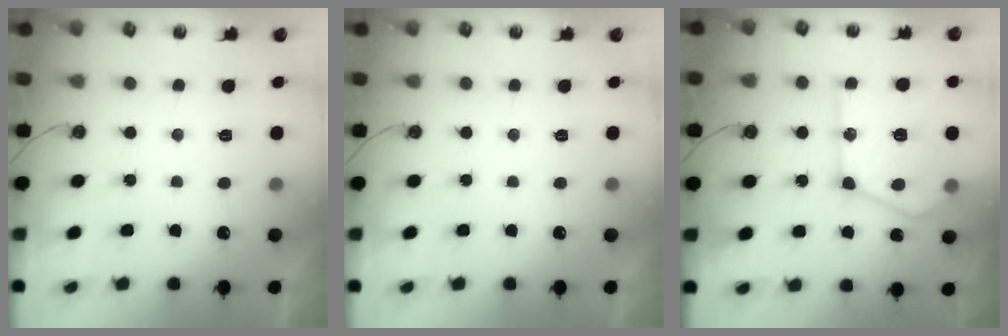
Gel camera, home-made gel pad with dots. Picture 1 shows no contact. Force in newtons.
{"total": 0.0}
{"total": 20.6, "press": 20.5, "slide": 2.4}